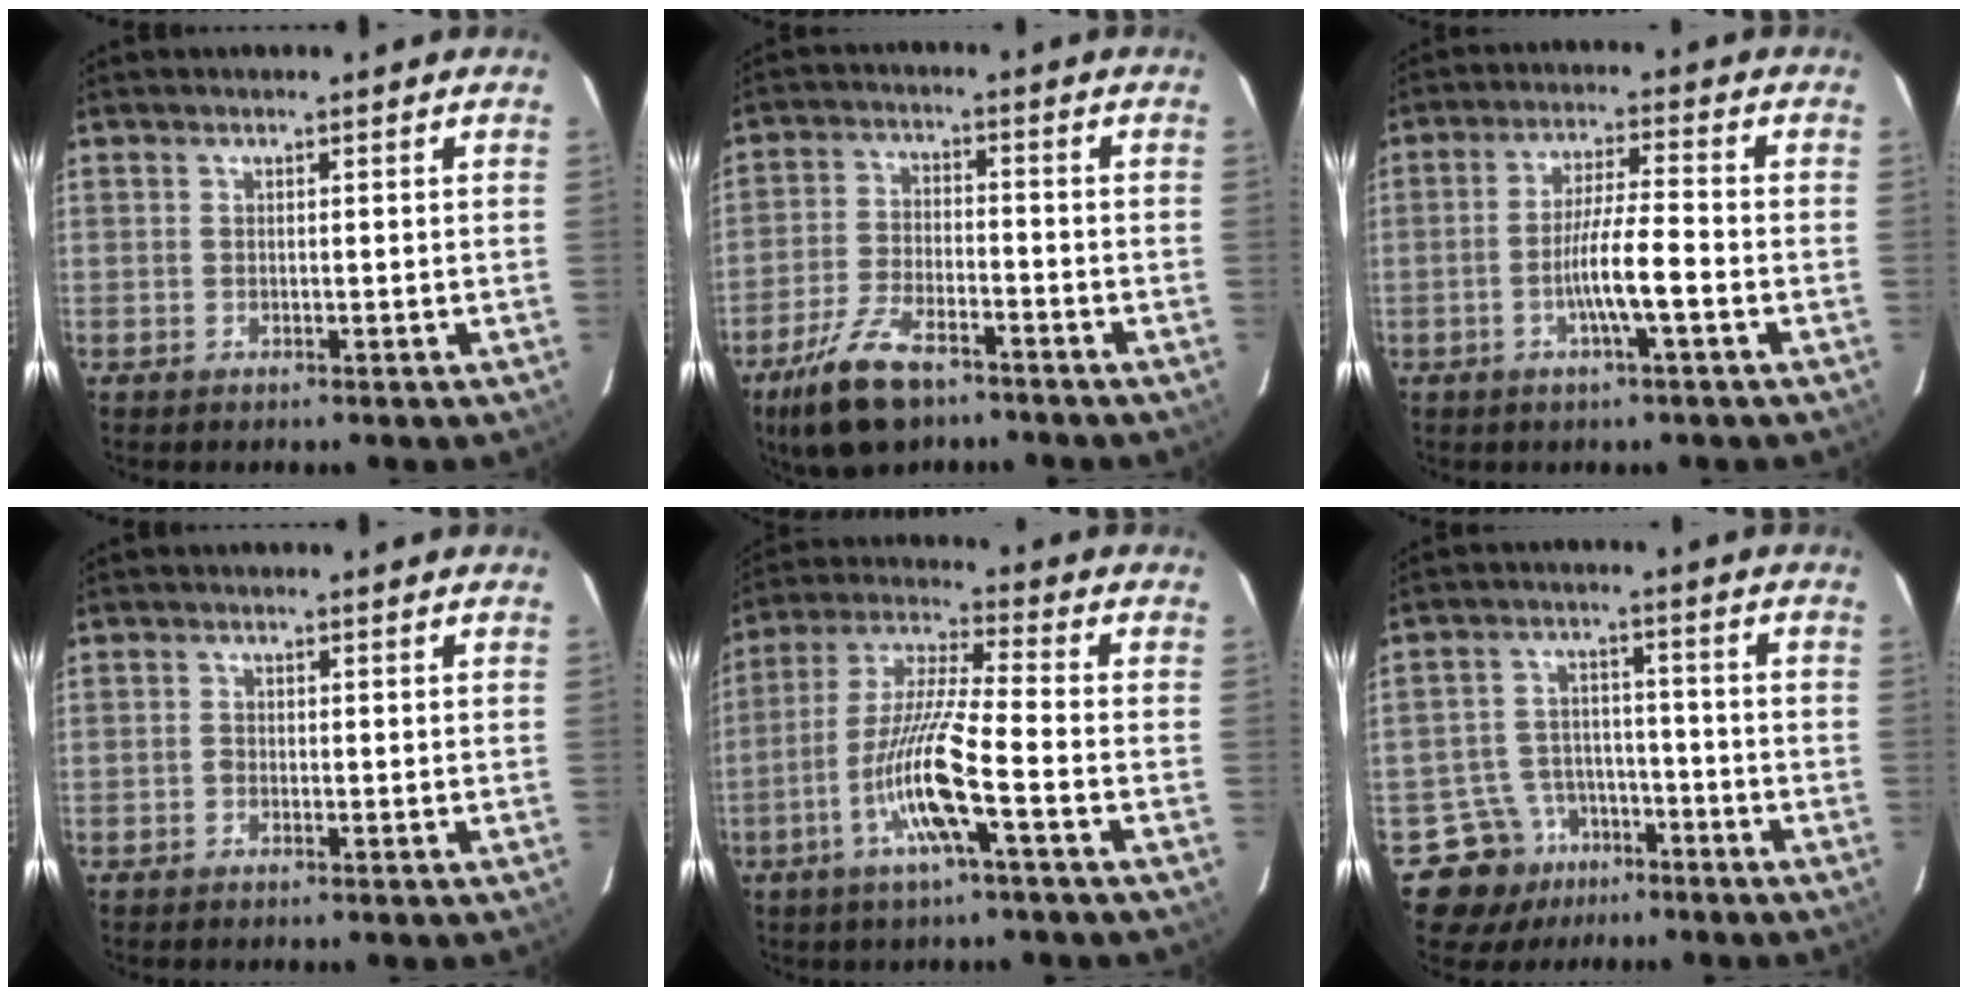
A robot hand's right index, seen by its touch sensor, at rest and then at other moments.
{"total": 10.2, "force": [-7.0, 3.5, 6.5], "torque": [-0.138, -0.013, -0.126]}
{"total": 7.3, "force": [-2.4, 0.1, 6.9], "torque": [-0.128, 0.002, -0.044]}
{"total": 0.6, "force": [-0.3, 0.4, 0.3], "torque": [-0.005, 0.002, -0.007]}
{"total": 12.3, "force": [-4.5, 0.1, 11.4], "torque": [-0.232, -0.001, -0.091]}
{"total": 8.7, "force": [-5.1, 7.0, 0.5], "torque": [-0.008, 0.035, -0.070]}